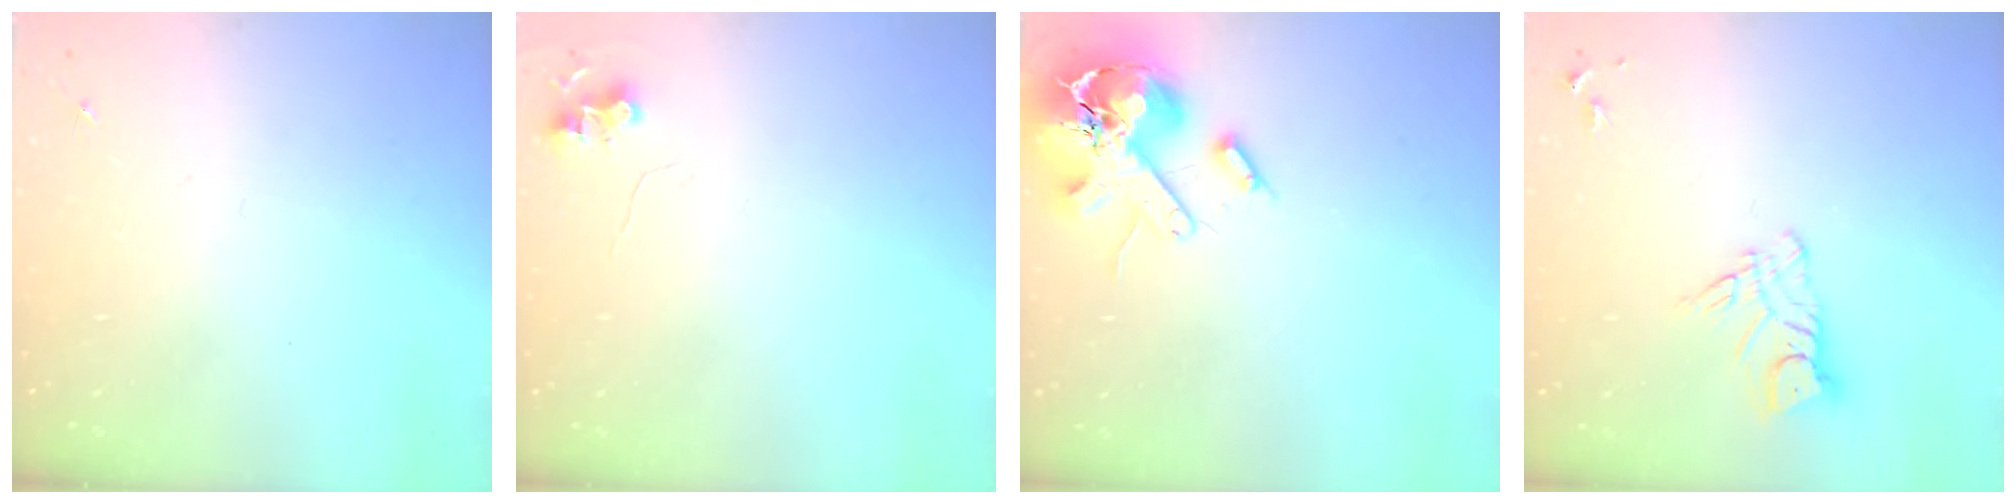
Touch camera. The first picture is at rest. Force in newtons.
{"total": 6.0, "press": 5.9, "slide": 0.7}
{"total": 16.0, "press": 15.8, "slide": 2.6}
{"total": 8.6, "press": 8.5, "slide": 0.9}